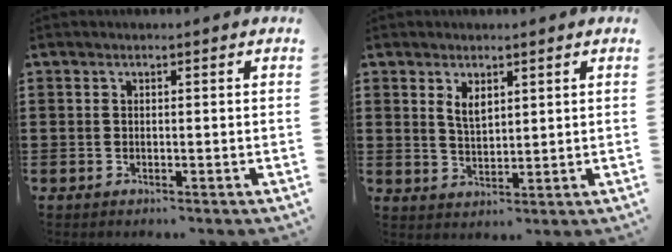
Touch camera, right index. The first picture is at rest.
{"total": 3.0, "force": [1.7, 1.4, 1.9], "torque": [-0.042, 0.004, 0.031]}